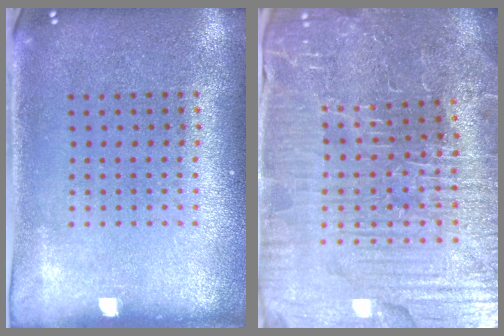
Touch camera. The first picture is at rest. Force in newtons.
{"total": 5.1, "press": 5.0, "slide": 1.3}